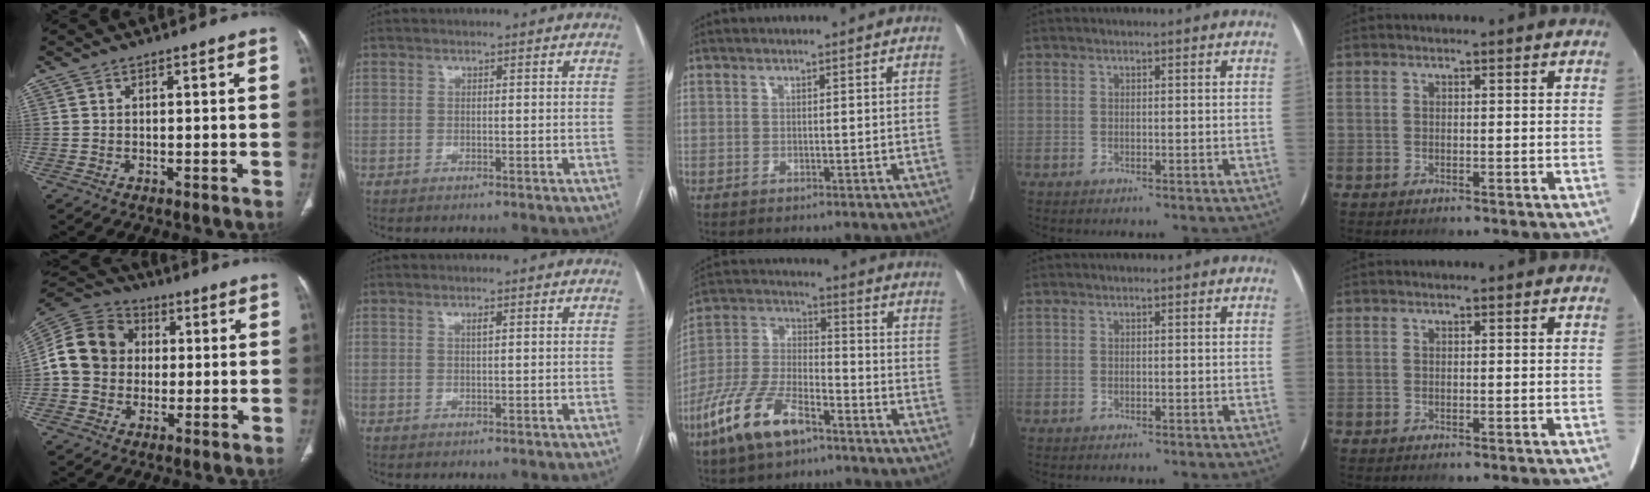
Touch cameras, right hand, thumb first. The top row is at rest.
{"thumb": {"total": 13.8, "force": [0.6, 12.0, 6.8], "torque": [-0.119, 0.029, 0.004]}, "index": {"total": 0.7, "force": [0.3, 0.1, 0.6], "torque": [-0.012, 0.001, 0.005]}, "middle": {"total": 12.5, "force": [-7.5, 4.5, 8.9], "torque": [-0.198, -0.004, -0.148]}}